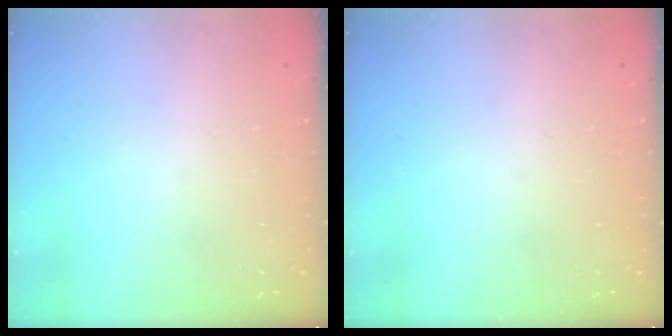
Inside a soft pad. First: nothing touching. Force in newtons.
{"total": 0.0}